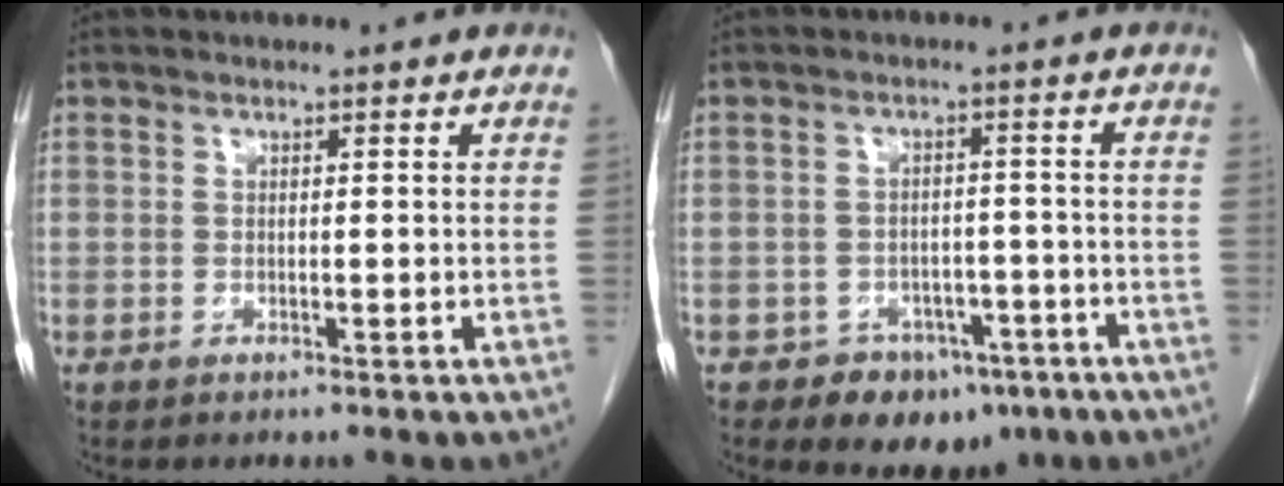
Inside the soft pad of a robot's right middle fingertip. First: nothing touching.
{"total": 7.5, "force": [-4.7, 5.2, 2.7], "torque": [-0.021, 0.016, -0.056]}